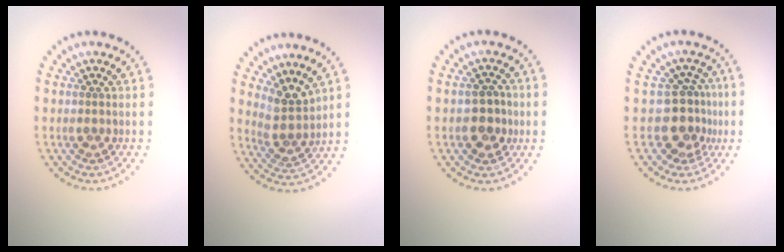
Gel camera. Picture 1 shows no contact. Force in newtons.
{"total": 2.9, "press": 2.1, "slide": 2.0}
{"total": 2.5, "press": 2.5, "slide": 0.4}
{"total": 3.4, "press": 2.6, "slide": 2.2}